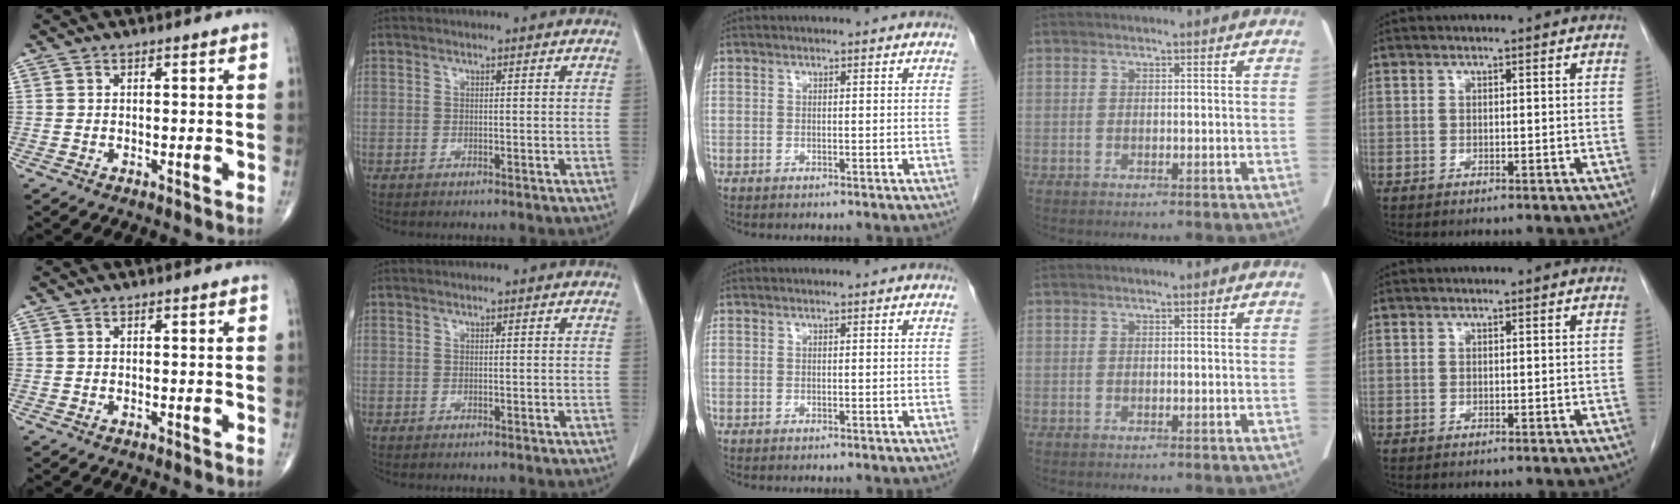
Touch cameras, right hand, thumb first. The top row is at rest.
{}